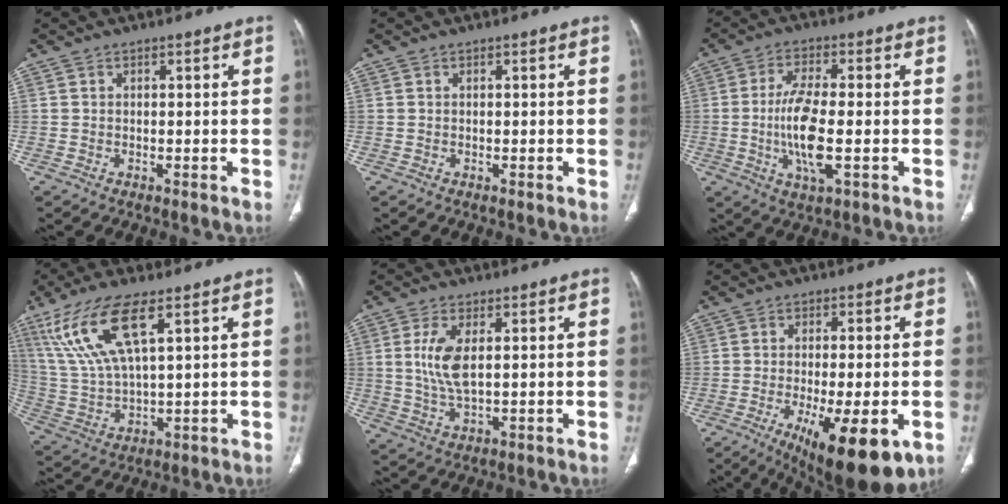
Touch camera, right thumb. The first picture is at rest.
{"total": 0.0}
{"total": 10.0, "force": [-1.4, 2.9, 9.5], "torque": [-0.196, -0.004, -0.026]}
{"total": 14.3, "force": [7.1, 4.1, 11.7], "torque": [-0.255, -0.024, 0.149]}
{"total": 7.0, "force": [1.5, 2.8, 6.2], "torque": [-0.139, -0.011, 0.035]}
{"total": 17.2, "force": [-6.9, 5.5, 14.8], "torque": [-0.196, -0.009, -0.091]}